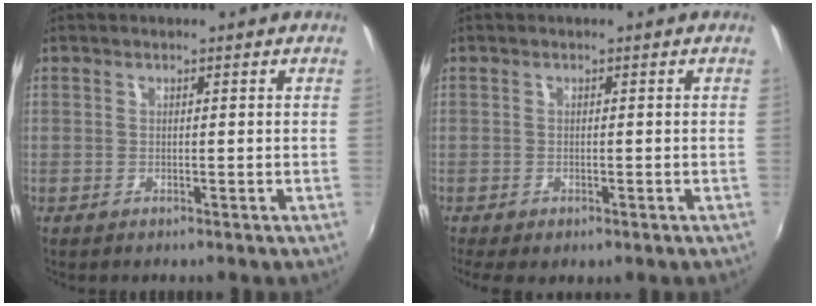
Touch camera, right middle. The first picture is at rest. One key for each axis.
{"total": 4.3, "fx": -2.7, "fy": 1.8, "fz": 2.8, "tx": -0.059, "ty": -0.021, "tz": -0.041}